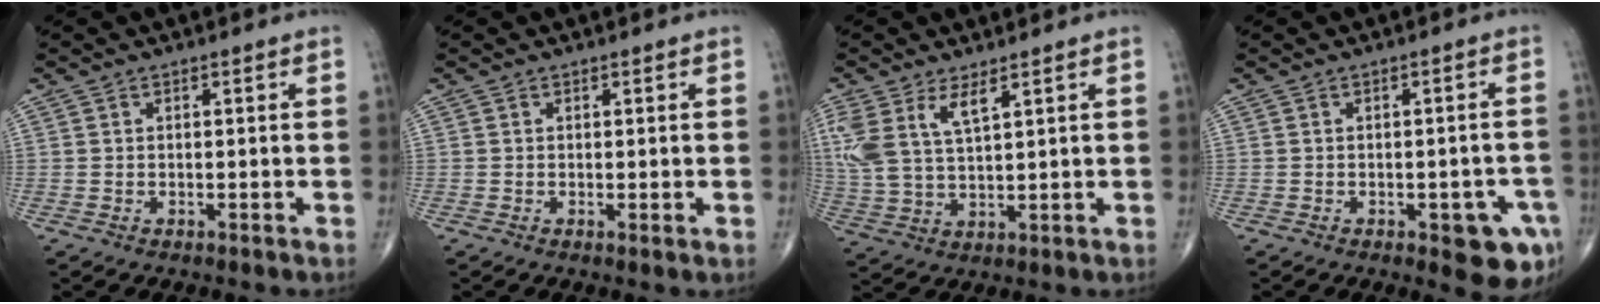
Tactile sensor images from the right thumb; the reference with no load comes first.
{"total": 0.6, "force": [0.1, 0.1, 0.6], "torque": [-0.014, -0.003, -0.001]}
{"total": 9.4, "force": [4.5, 3.8, 7.3], "torque": [-0.168, -0.009, 0.100]}
{"total": 8.0, "force": [-3.4, 3.1, 6.6], "torque": [-0.055, 0.010, -0.035]}